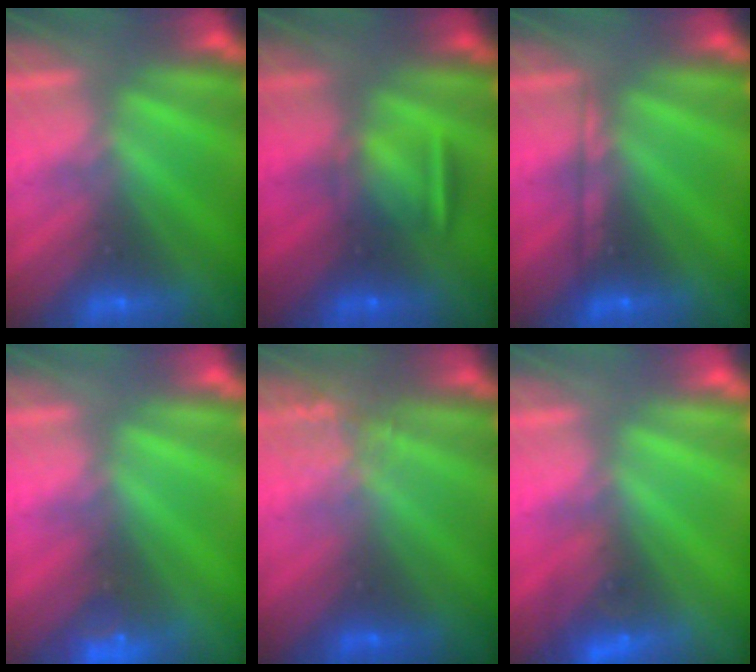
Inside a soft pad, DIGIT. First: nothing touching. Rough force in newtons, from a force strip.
{"total": 3.2}
{"total": 2.2}
{"total": 3.2}
{"total": 2.7}
{"total": 2.6}